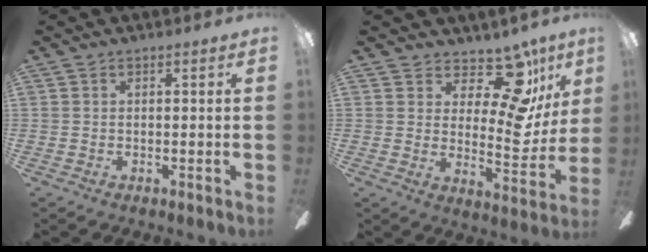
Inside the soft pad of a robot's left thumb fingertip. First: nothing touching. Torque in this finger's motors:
{"motor_torque": [0.63, 0.70, -0.45, 0.01, 0.00]}